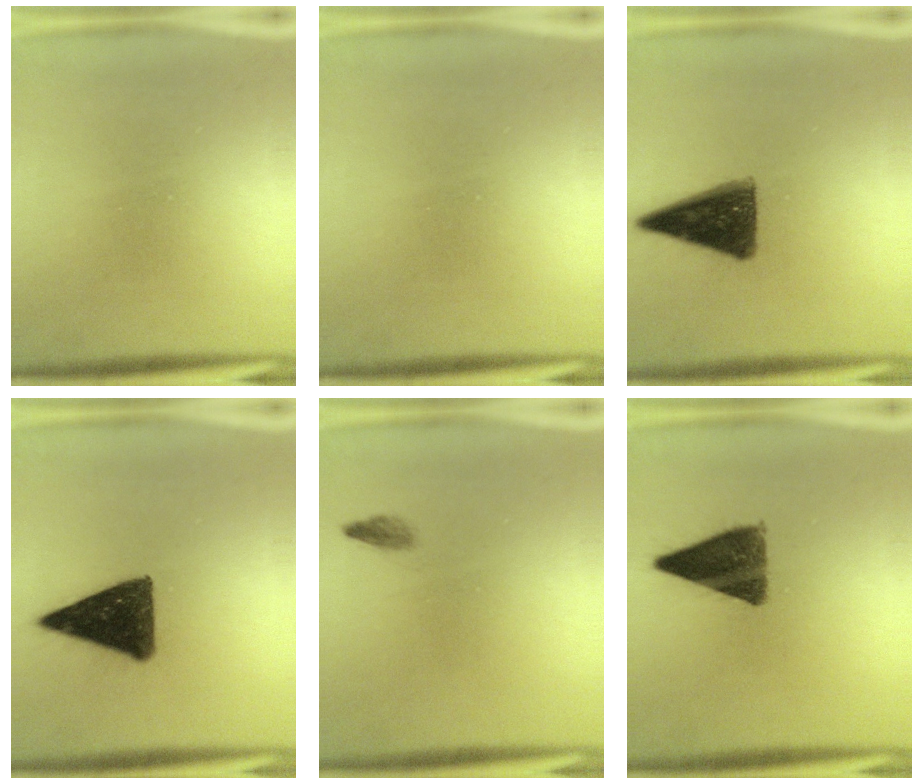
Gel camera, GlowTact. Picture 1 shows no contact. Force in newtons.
{"total": 0.0}
{"total": 12.5}
{"total": 11.5}
{"total": 0.9}
{"total": 10.3}